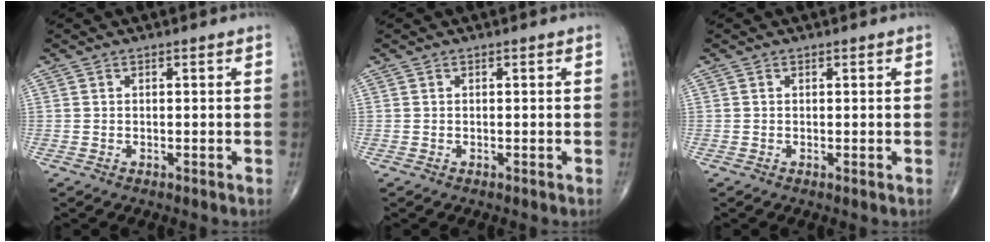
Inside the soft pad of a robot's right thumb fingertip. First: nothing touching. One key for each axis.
{"total": 0.0}
{"total": 0.0}